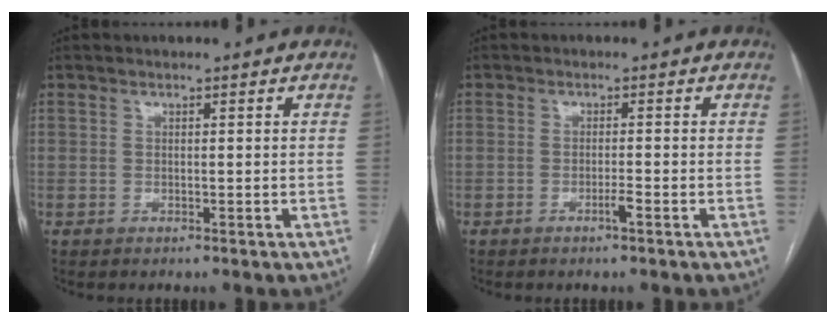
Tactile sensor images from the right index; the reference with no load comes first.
{"total": 1.4, "force": [-0.8, 0.0, 1.1], "torque": [-0.022, 0.000, -0.015]}